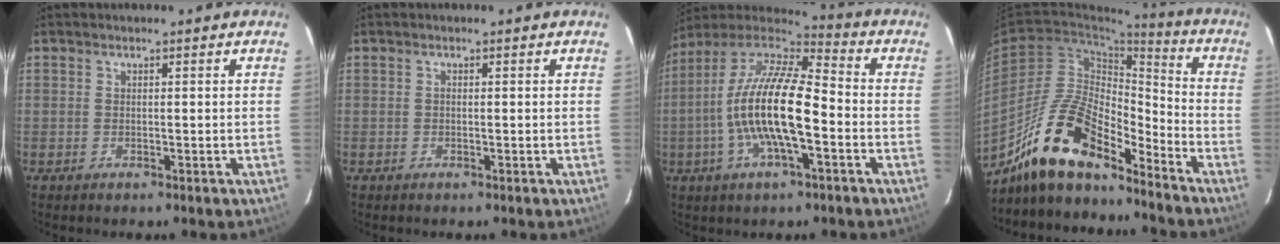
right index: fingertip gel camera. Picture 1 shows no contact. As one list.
[{"total": 0.0}, {"total": 17.8, "force": [-4.0, 5.1, 16.6], "torque": [-0.313, -0.006, -0.082]}, {"total": 17.1, "force": [-13.2, 5.4, 9.4], "torque": [-0.179, 0.008, -0.250]}]